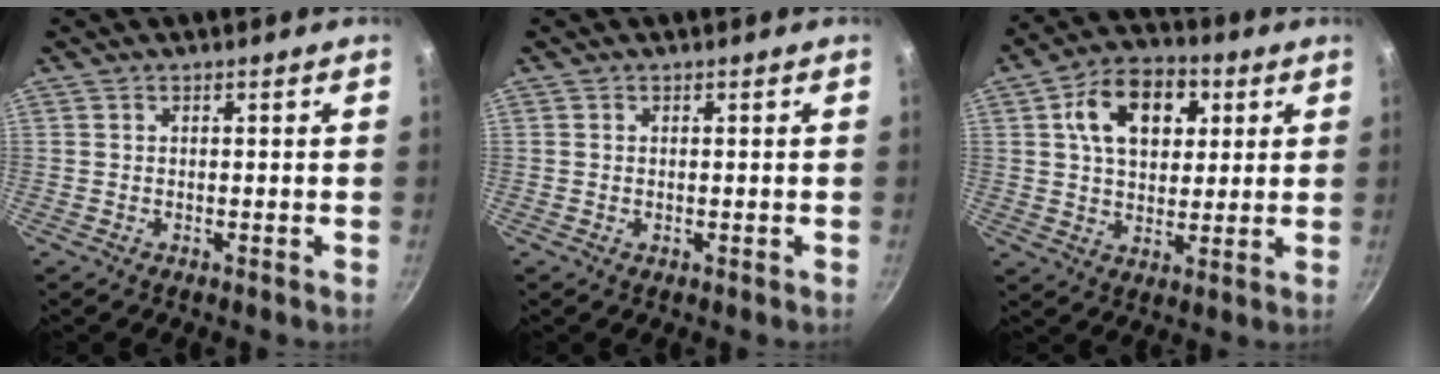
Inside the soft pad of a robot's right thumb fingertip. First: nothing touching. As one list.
[{"total": 0.0}, {"total": 14.1, "force": [4.4, 9.5, 9.4], "torque": [-0.116, 0.002, 0.062]}]